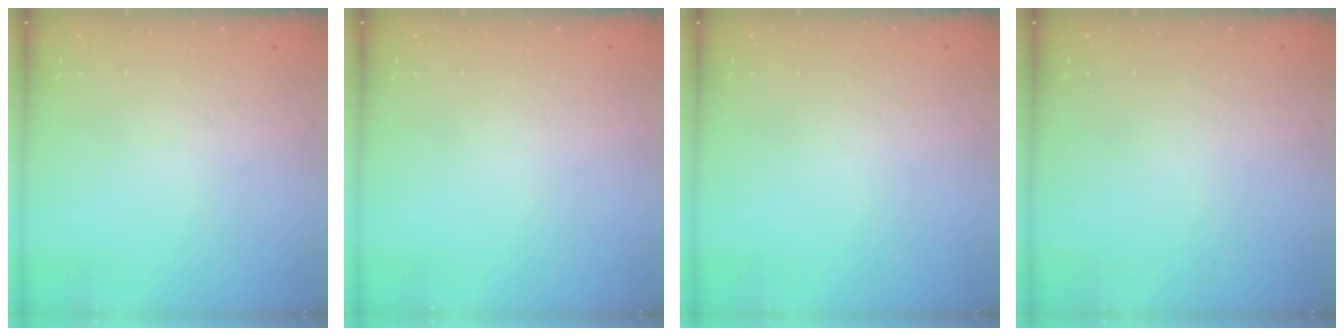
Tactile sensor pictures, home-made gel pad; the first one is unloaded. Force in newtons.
{"total": 0.0}
{"total": 0.0}
{"total": 0.0}